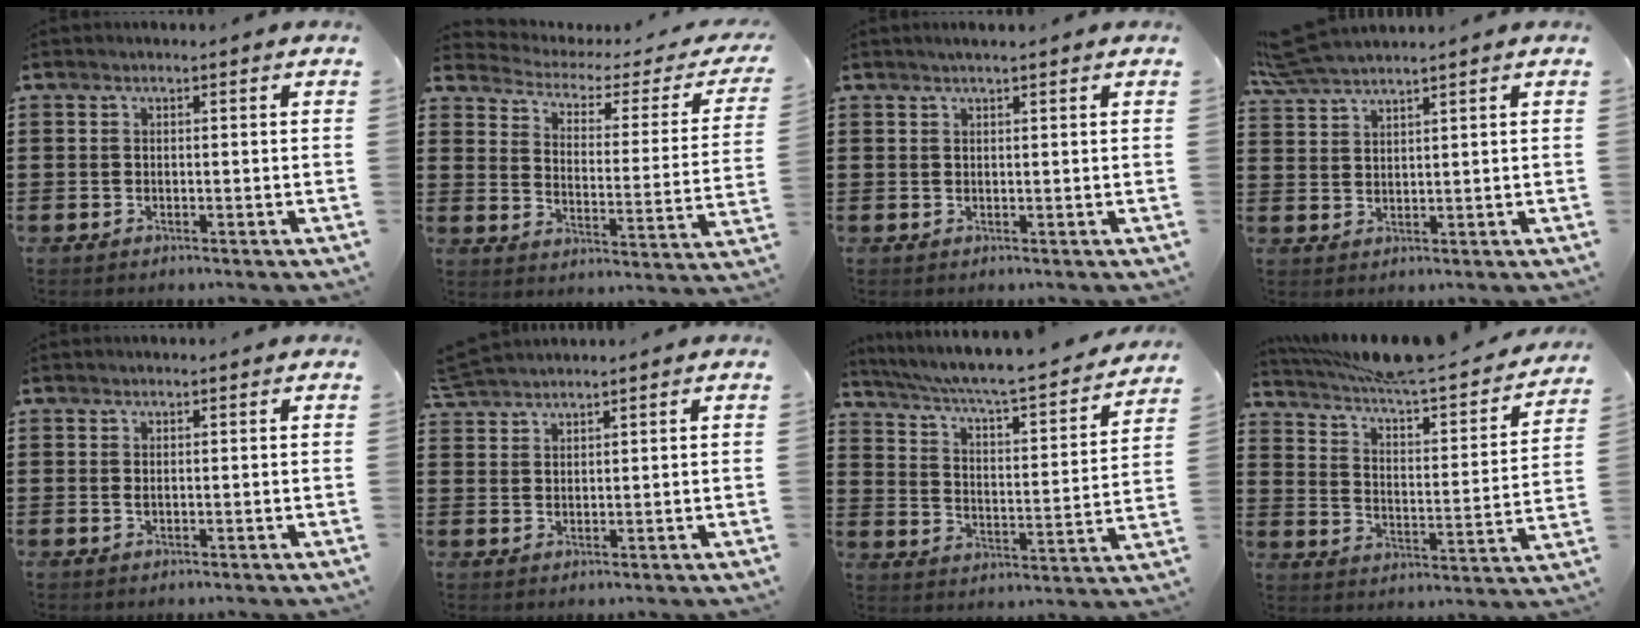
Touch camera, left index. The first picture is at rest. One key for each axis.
{"total": 2.3, "fx": 1.8, "fy": 0.9, "fz": 1.2, "tx": -0.042, "ty": -0.020, "tz": 0.021}
{"total": 1.1, "fx": 0.9, "fy": 0.0, "fz": 0.7, "tx": -0.014, "ty": -0.001, "tz": 0.017}
{"total": 4.5, "fx": 4.1, "fy": -0.1, "fz": 1.8, "tx": -0.050, "ty": -0.007, "tz": 0.078}
{"total": 0.6, "fx": 0.1, "fy": 0.2, "fz": 0.5, "tx": -0.011, "ty": 0.000, "tz": 0.003}
{"total": 3.0, "fx": 3.0, "fy": 0.1, "fz": 0.6, "tx": -0.021, "ty": -0.003, "tz": 0.058}
{"total": 4.4, "fx": 3.8, "fy": -0.3, "fz": 2.2, "tx": -0.066, "ty": -0.044, "tz": 0.053}
{"total": 5.5, "fx": 5.0, "fy": 0.0, "fz": 2.4, "tx": -0.071, "ty": -0.048, "tz": 0.077}